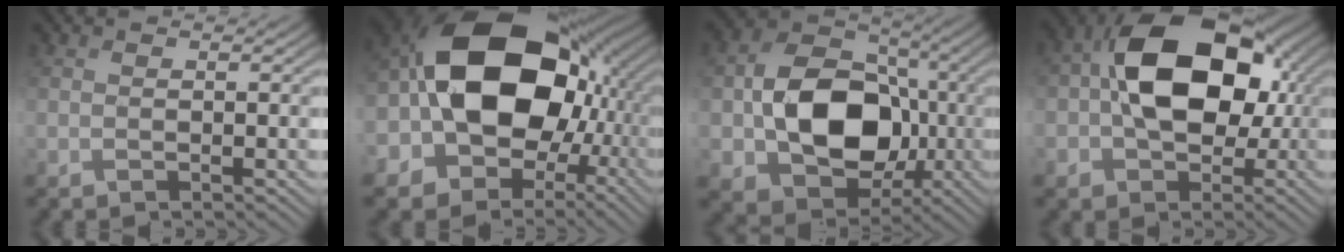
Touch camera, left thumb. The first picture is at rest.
{"total": 21.0, "force": [1.4, 15.6, 14.0], "torque": [-0.273, -0.001, 0.022]}
{"total": 14.1, "force": [-1.9, 10.9, 8.7], "torque": [-0.148, -0.005, -0.035]}
{"total": 14.9, "force": [0.6, 10.0, 11.0], "torque": [-0.186, 0.017, 0.003]}